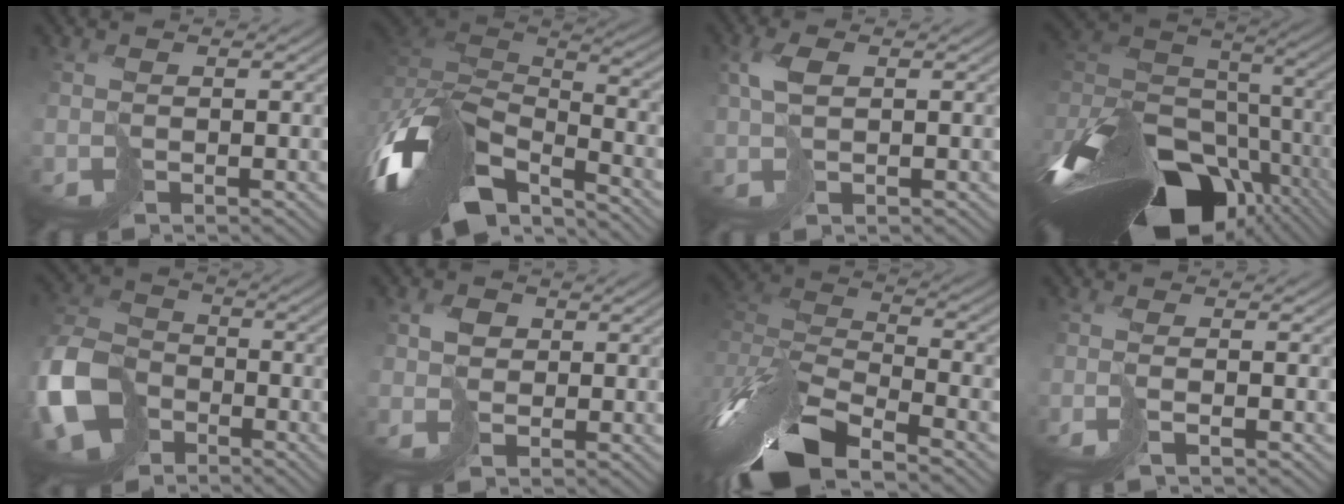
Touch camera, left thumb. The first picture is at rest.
{"total": 13.6, "force": [-5.8, 7.1, 10.1], "torque": [-0.263, -0.010, -0.093]}
{"total": 2.8, "force": [1.1, 1.2, 2.3], "torque": [-0.054, 0.007, 0.022]}
{"total": 19.1, "force": [-9.6, 11.3, 12.1], "torque": [-0.270, -0.009, -0.132]}
{"total": 12.3, "force": [-5.4, 8.7, 6.7], "torque": [-0.184, -0.022, -0.119]}
{"total": 2.6, "force": [0.5, 2.2, 1.2], "torque": [-0.024, 0.002, 0.007]}
{"total": 13.1, "force": [-7.5, 5.3, 9.3], "torque": [-0.213, -0.007, -0.141]}
{"total": 2.9, "force": [-1.3, 0.6, 2.5], "torque": [-0.044, -0.001, -0.038]}